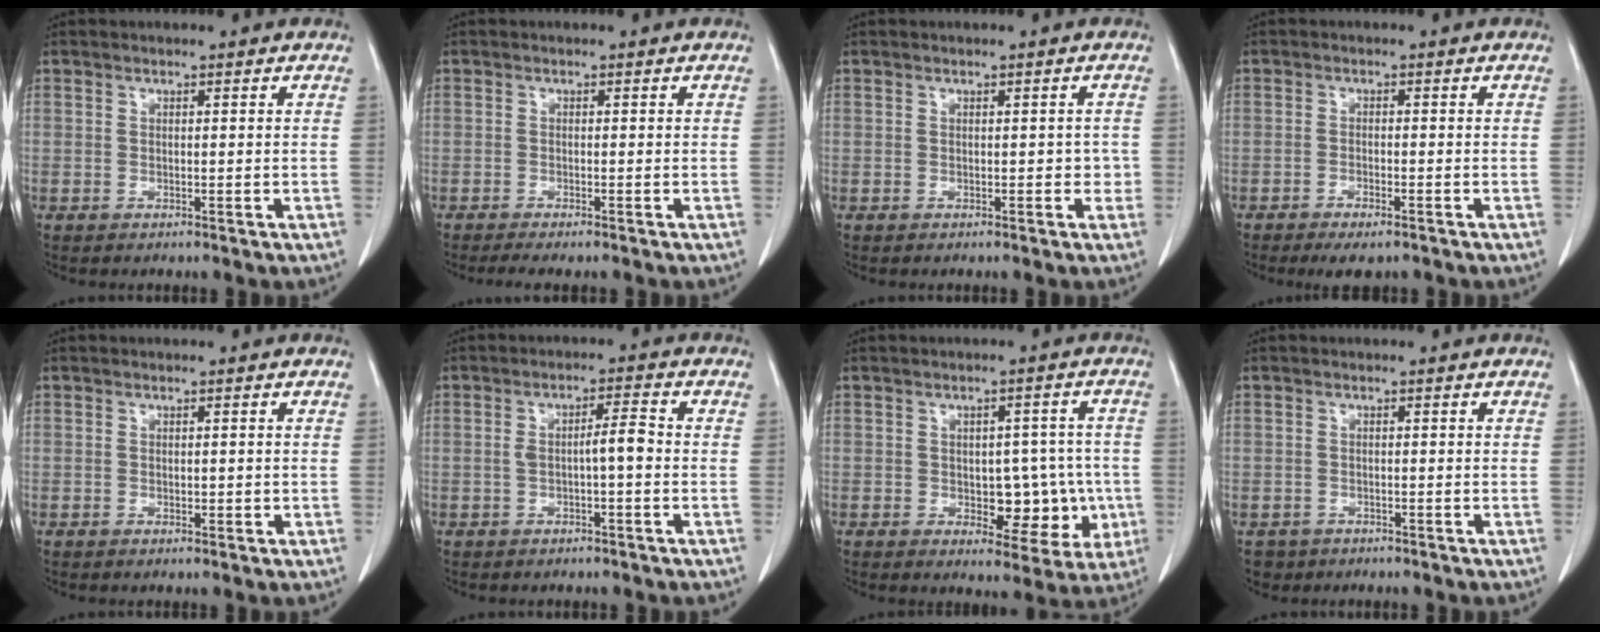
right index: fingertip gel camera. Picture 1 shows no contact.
{"total": 3.0, "force": [-2.4, 0.6, 1.7], "torque": [-0.024, -0.008, -0.034]}
{"total": 1.6, "force": [0.0, 1.2, 1.1], "torque": [-0.007, 0.012, 0.002]}
{"total": 3.9, "force": [-2.7, 1.3, 2.4], "torque": [-0.036, -0.004, -0.038]}
{"total": 1.0, "force": [-0.1, 0.8, 0.6], "torque": [-0.006, 0.002, 0.000]}
{"total": 4.1, "force": [-0.4, 0.6, 4.0], "torque": [-0.071, 0.013, -0.005]}
{"total": 9.0, "force": [-1.6, 5.2, 7.1], "torque": [-0.063, 0.023, -0.009]}
{"total": 2.7, "force": [-1.4, 2.3, 0.0], "torque": [-0.001, 0.005, -0.023]}